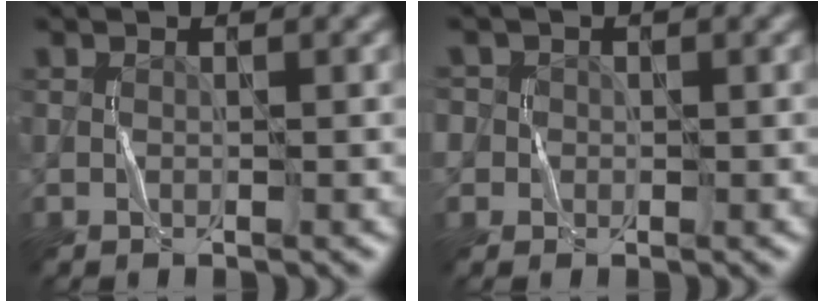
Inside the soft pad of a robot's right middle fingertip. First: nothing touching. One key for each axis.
{"total": 2.7, "fx": 0.7, "fy": 2.5, "fz": 0.7, "tx": -0.002, "ty": 0.012, "tz": -0.002}